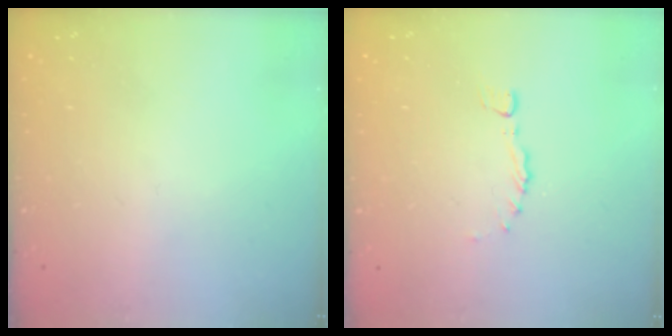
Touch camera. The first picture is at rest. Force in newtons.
{"total": 0.0}